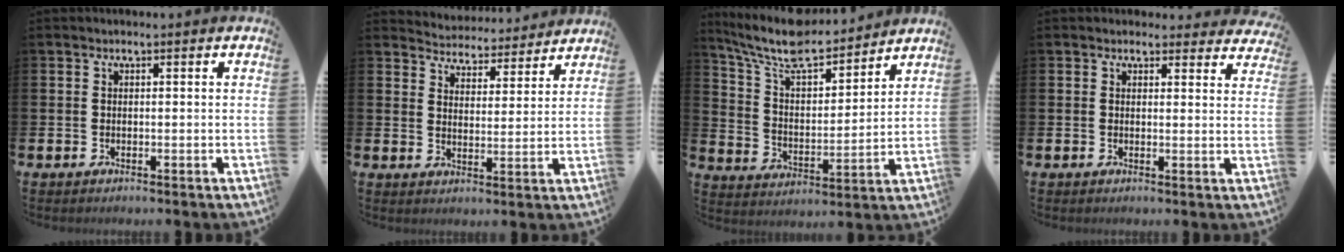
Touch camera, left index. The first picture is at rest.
{"total": 4.8, "force": [4.6, 1.0, -0.5], "torque": [-0.009, -0.040, 0.079]}
{"total": 10.2, "force": [9.3, 2.4, 3.4], "torque": [-0.104, -0.060, 0.162]}
{"total": 2.4, "force": [2.2, 0.9, 0.0], "torque": [0.006, -0.009, 0.037]}